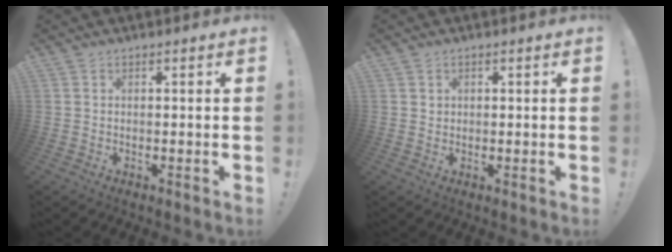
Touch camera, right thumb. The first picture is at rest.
{"total": 1.2, "force": [0.5, 1.1, 0.1], "torque": [-0.001, 0.001, 0.008]}